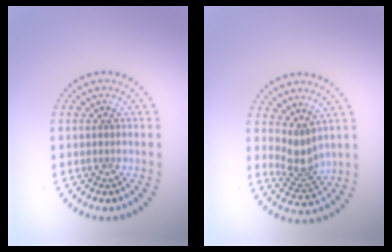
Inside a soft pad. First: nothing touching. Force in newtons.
{"total": 2.7, "press": 2.2, "slide": 1.7}